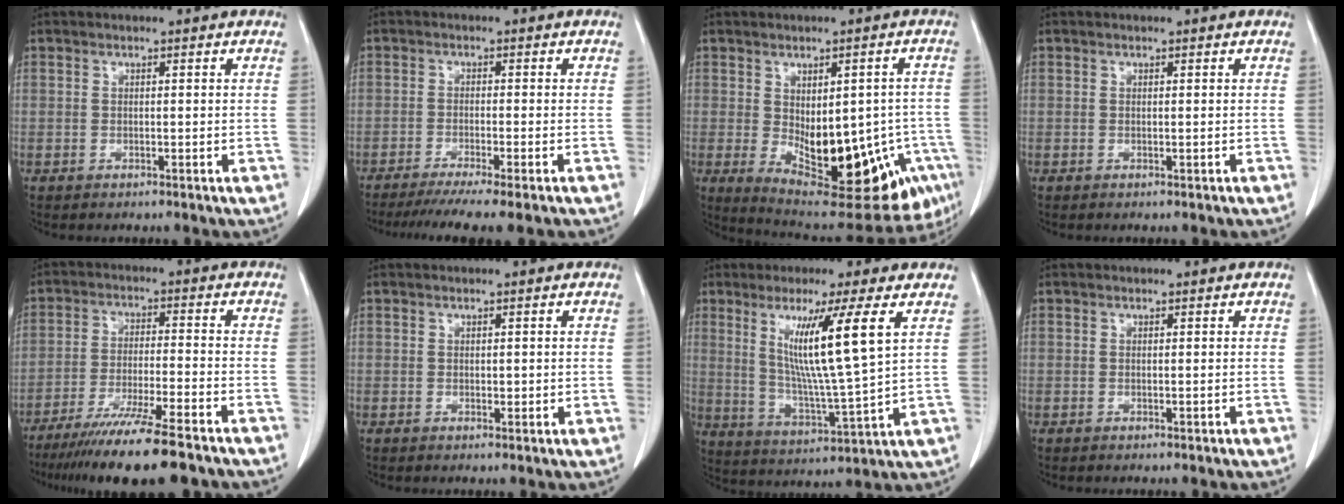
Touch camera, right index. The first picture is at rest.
{"total": 8.6, "force": [-6.8, -0.4, 5.3], "torque": [-0.068, -0.020, -0.104]}
{"total": 20.3, "force": [-6.3, 8.9, 17.1], "torque": [-0.196, -0.002, -0.059]}
{"total": 0.0}
{"total": 14.8, "force": [-11.7, 0.2, 9.1], "torque": [-0.152, -0.044, -0.188]}
{"total": 1.1, "force": [0.1, 0.6, 0.9], "torque": [-0.010, -0.002, 0.003]}
{"total": 12.6, "force": [4.6, -1.4, 11.6], "torque": [-0.208, -0.024, 0.084]}
{"total": 0.0}